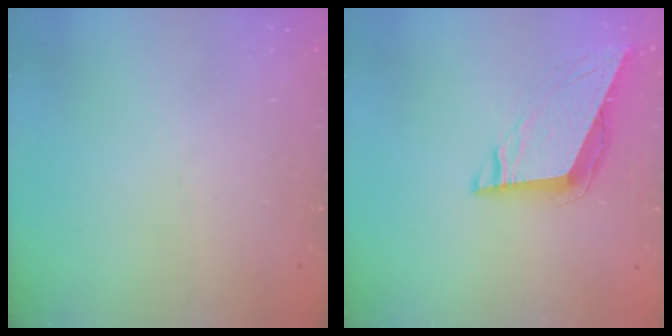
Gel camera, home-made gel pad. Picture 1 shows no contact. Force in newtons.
{"total": 9.2, "press": 8.9, "slide": 2.2}